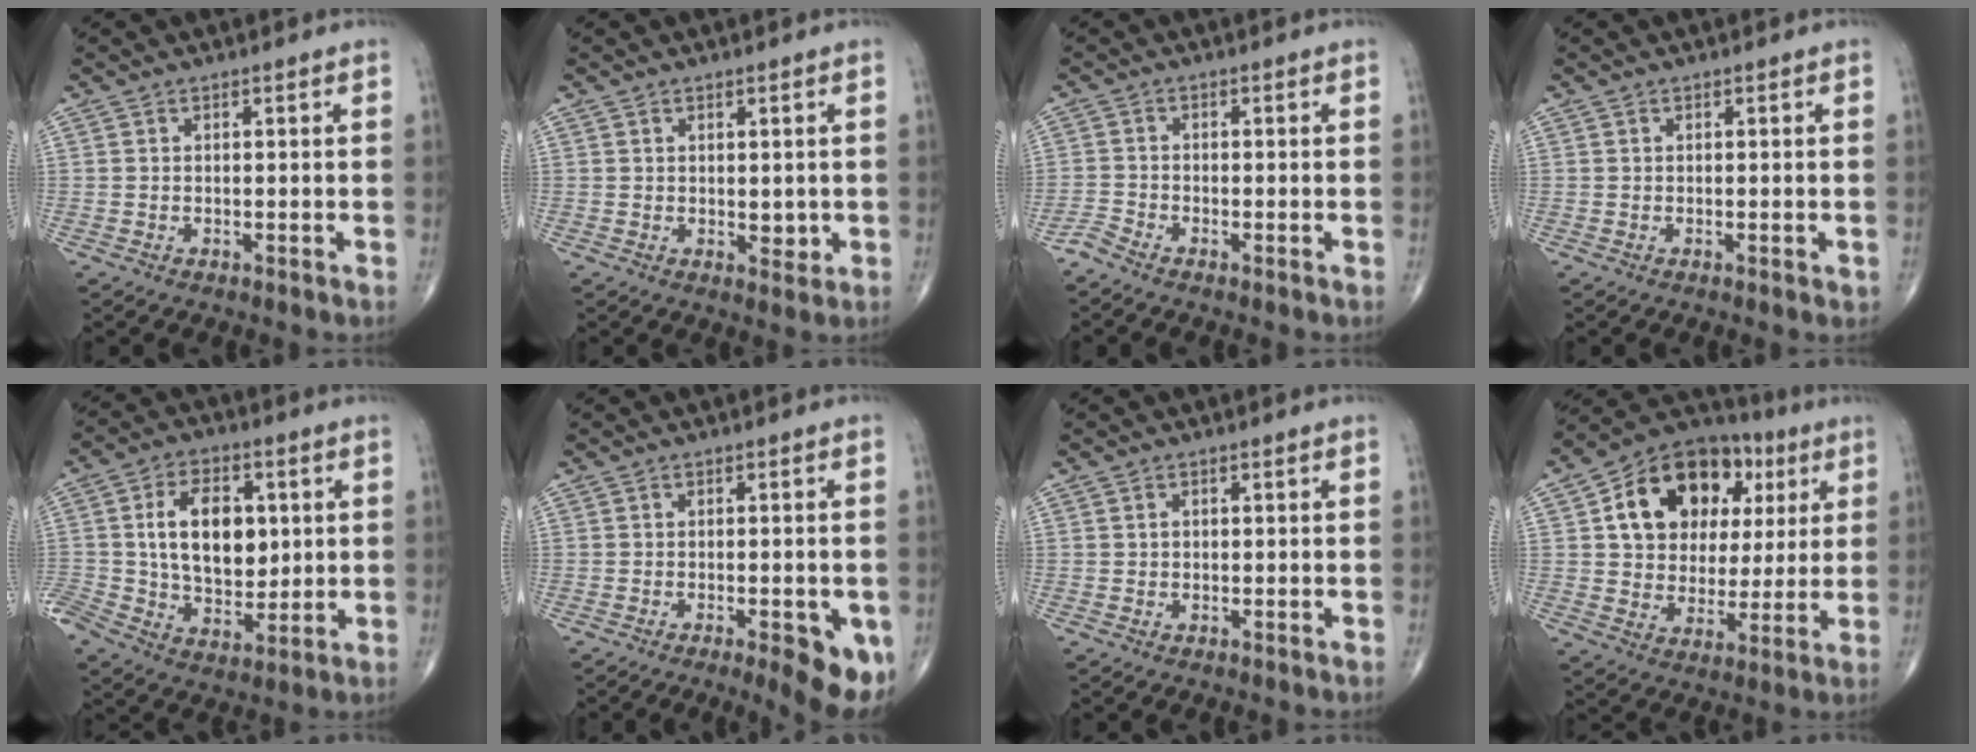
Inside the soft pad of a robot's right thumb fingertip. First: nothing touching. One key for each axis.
{"total": 2.5, "fx": 0.1, "fy": 1.5, "fz": 2.0, "tx": -0.019, "ty": -0.008, "tz": 0.006}
{"total": 2.1, "fx": -1.9, "fy": 0.1, "fz": 0.8, "tx": -0.026, "ty": 0.000, "tz": -0.047}
{"total": 1.0, "fx": -0.2, "fy": 0.4, "fz": 0.9, "tx": -0.013, "ty": -0.003, "tz": -0.002}
{"total": 15.8, "fx": 1.6, "fy": 10.1, "fz": 12.1, "tx": -0.184, "ty": 0.007, "tz": 0.033}
{"total": 9.4, "fx": -3.6, "fy": 2.9, "fz": 8.1, "tx": -0.095, "ty": -0.009, "tz": -0.042}
{"total": 0.7, "fx": 0.0, "fy": 0.6, "fz": 0.3, "tx": -0.002, "ty": 0.002, "tz": 0.000}
{"total": 19.8, "fx": 6.1, "fy": 14.5, "fz": 12.1, "tx": -0.152, "ty": 0.014, "tz": 0.099}